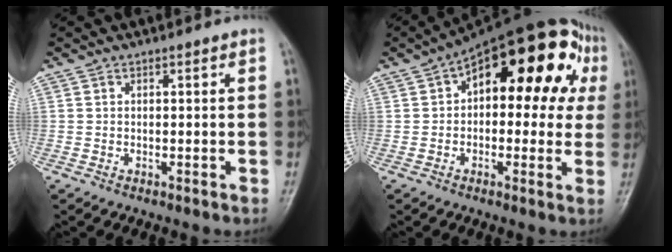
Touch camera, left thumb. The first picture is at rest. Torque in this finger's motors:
{"motor_torque": [0.80, 3.16, 1.53, 0.17, 0.30]}